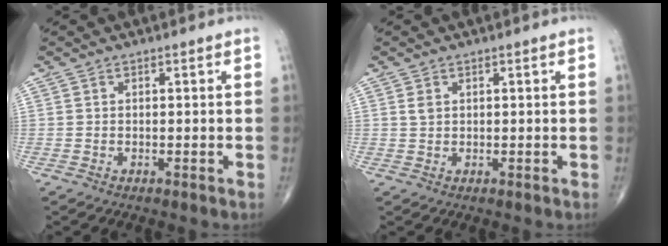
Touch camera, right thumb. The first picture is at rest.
{"total": 1.4, "force": [0.5, 0.9, 0.9], "torque": [-0.016, 0.001, 0.014]}